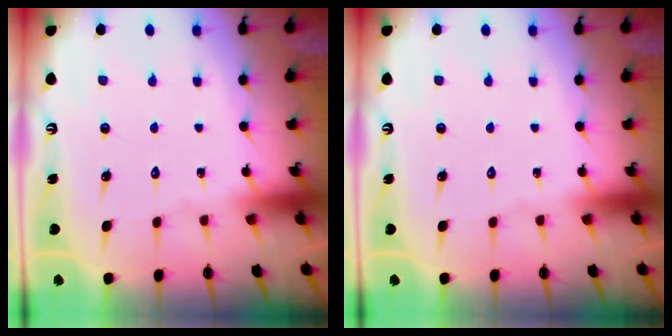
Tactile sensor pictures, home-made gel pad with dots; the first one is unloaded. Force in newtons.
{"total": 0.0}